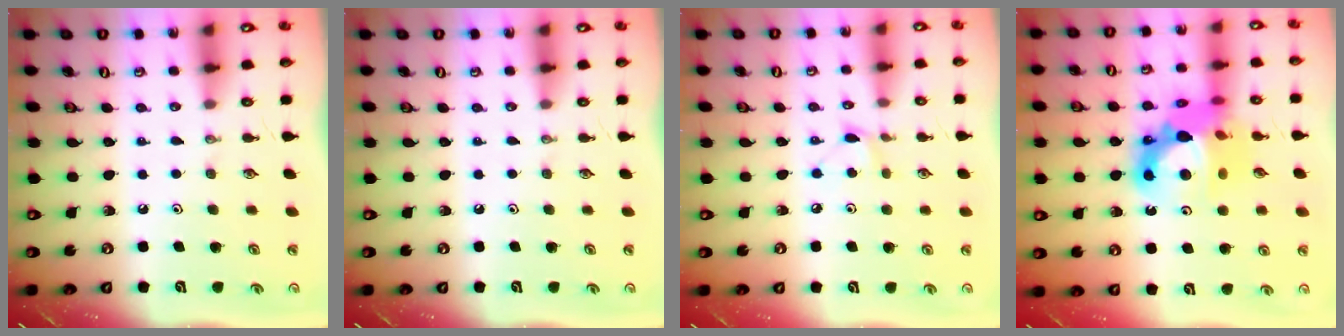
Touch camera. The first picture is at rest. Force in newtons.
{"total": 0.0}
{"total": 4.1, "press": 4.1, "slide": 0.5}
{"total": 16.5, "press": 16.4, "slide": 1.6}